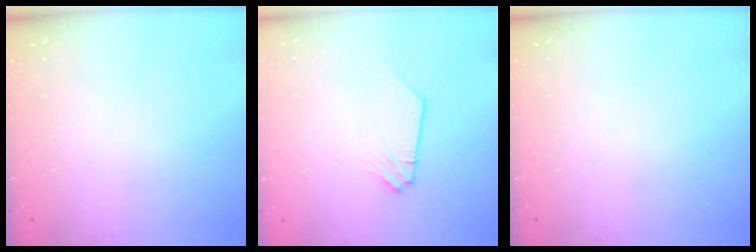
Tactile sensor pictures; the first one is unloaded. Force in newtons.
{"total": 0.0}
{"total": 0.0}